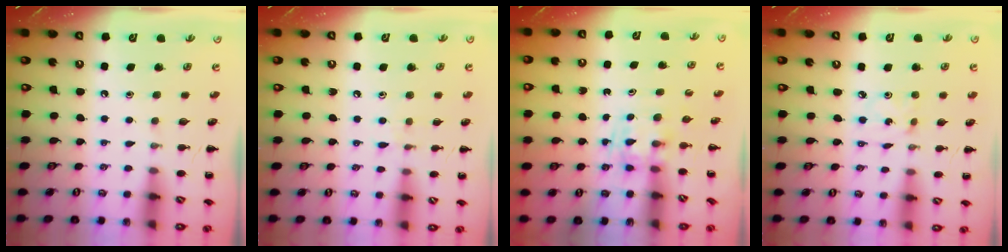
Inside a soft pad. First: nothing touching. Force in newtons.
{"total": 5.8, "press": 5.4, "slide": 2.2}
{"total": 2.4, "press": 2.2, "slide": 1.1}
{"total": 1.5, "press": 1.4, "slide": 0.4}